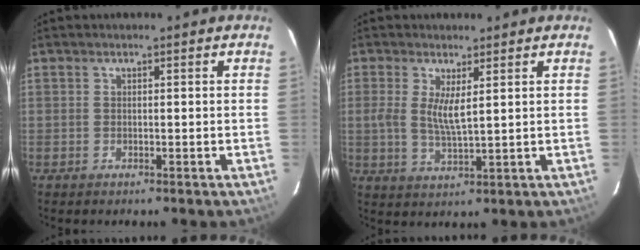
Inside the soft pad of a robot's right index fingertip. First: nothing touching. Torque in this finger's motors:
{"motor_torque": [0.08, -0.02, 0.10, 0.05]}